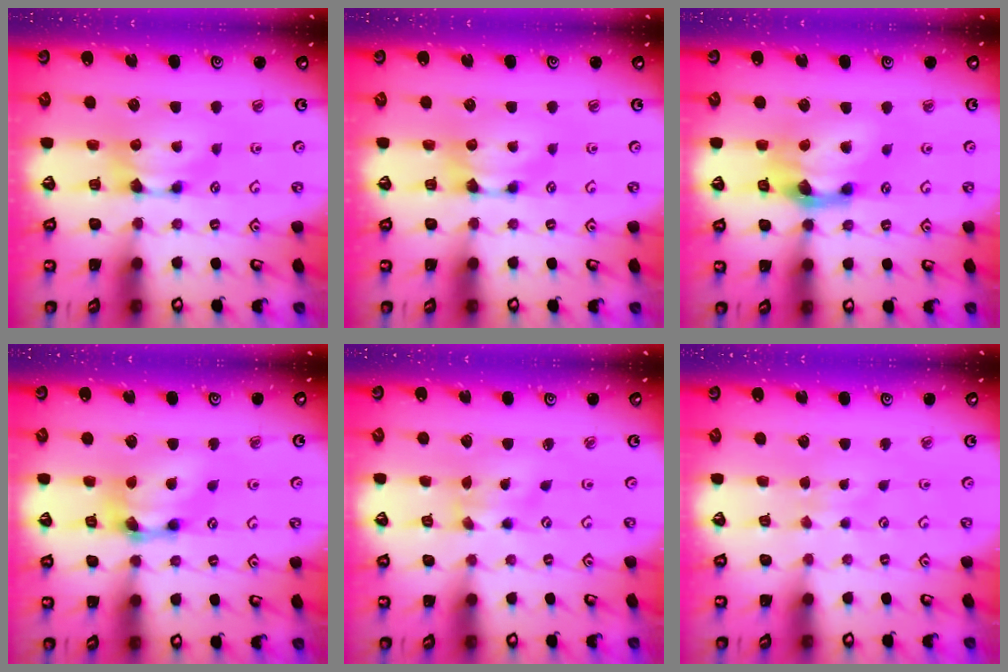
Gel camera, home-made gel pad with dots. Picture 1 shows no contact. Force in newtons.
{"total": 0.0}
{"total": 5.3, "press": 4.8, "slide": 2.2}
{"total": 5.2, "press": 4.8, "slide": 2.1}
{"total": 2.3, "press": 2.1, "slide": 0.9}
{"total": 3.5, "press": 3.5, "slide": 0.4}